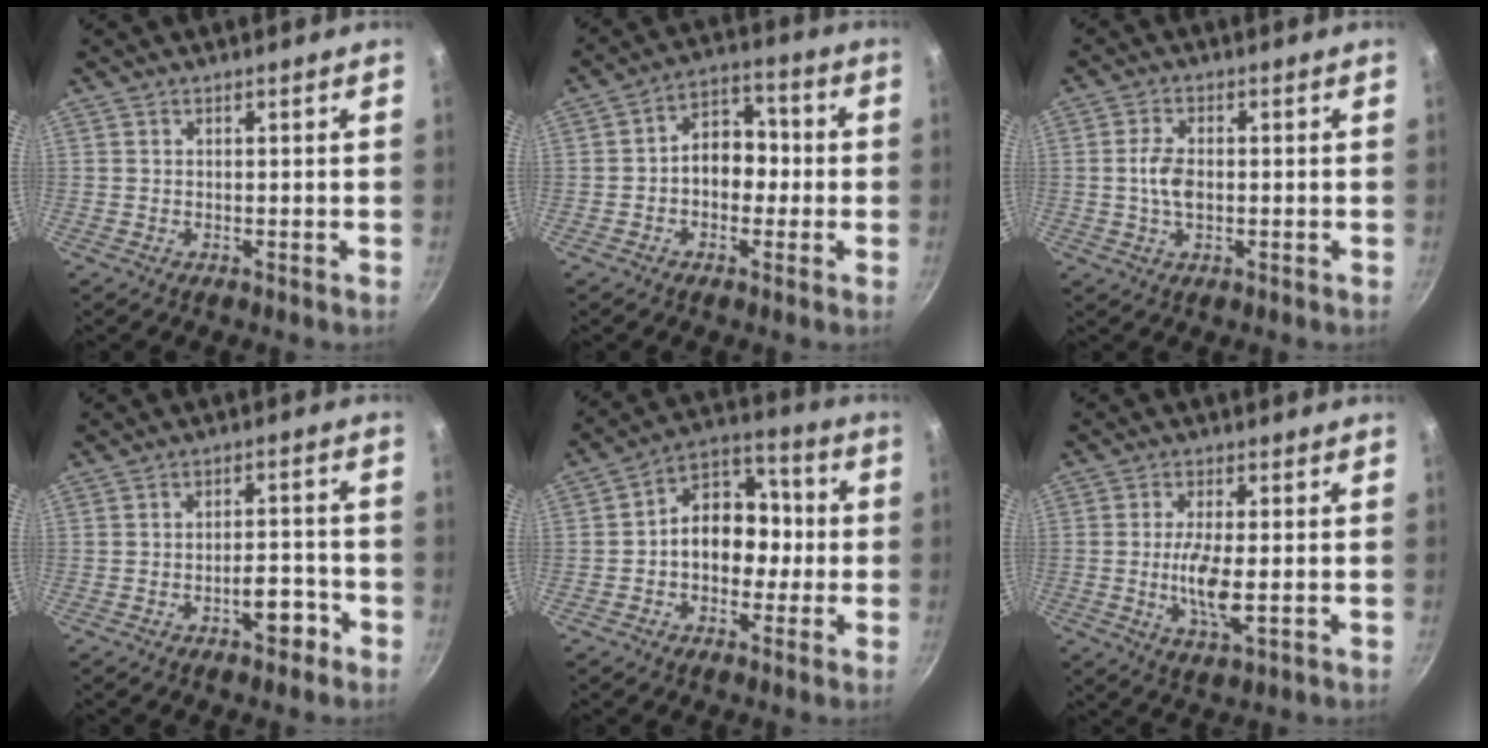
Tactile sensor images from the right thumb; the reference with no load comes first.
{"total": 8.8, "force": [-0.9, 6.5, 5.8], "torque": [-0.040, 0.032, -0.028]}
{"total": 4.9, "force": [-0.2, 2.8, 4.0], "torque": [-0.075, 0.008, -0.009]}
{"total": 5.7, "force": [-3.0, 2.6, 4.0], "torque": [-0.034, 0.031, -0.041]}
{"total": 12.8, "force": [-0.9, 9.8, 8.3], "torque": [-0.066, 0.046, -0.033]}
{"total": 7.8, "force": [-0.9, 2.6, 7.3], "torque": [-0.148, -0.006, -0.017]}